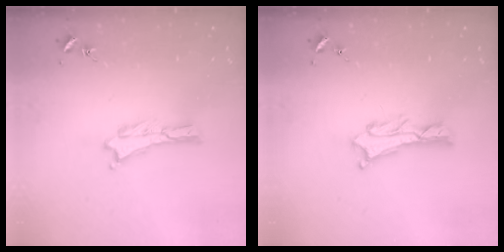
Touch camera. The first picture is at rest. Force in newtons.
{"total": 1.2, "press": 1.2, "slide": 0.2}